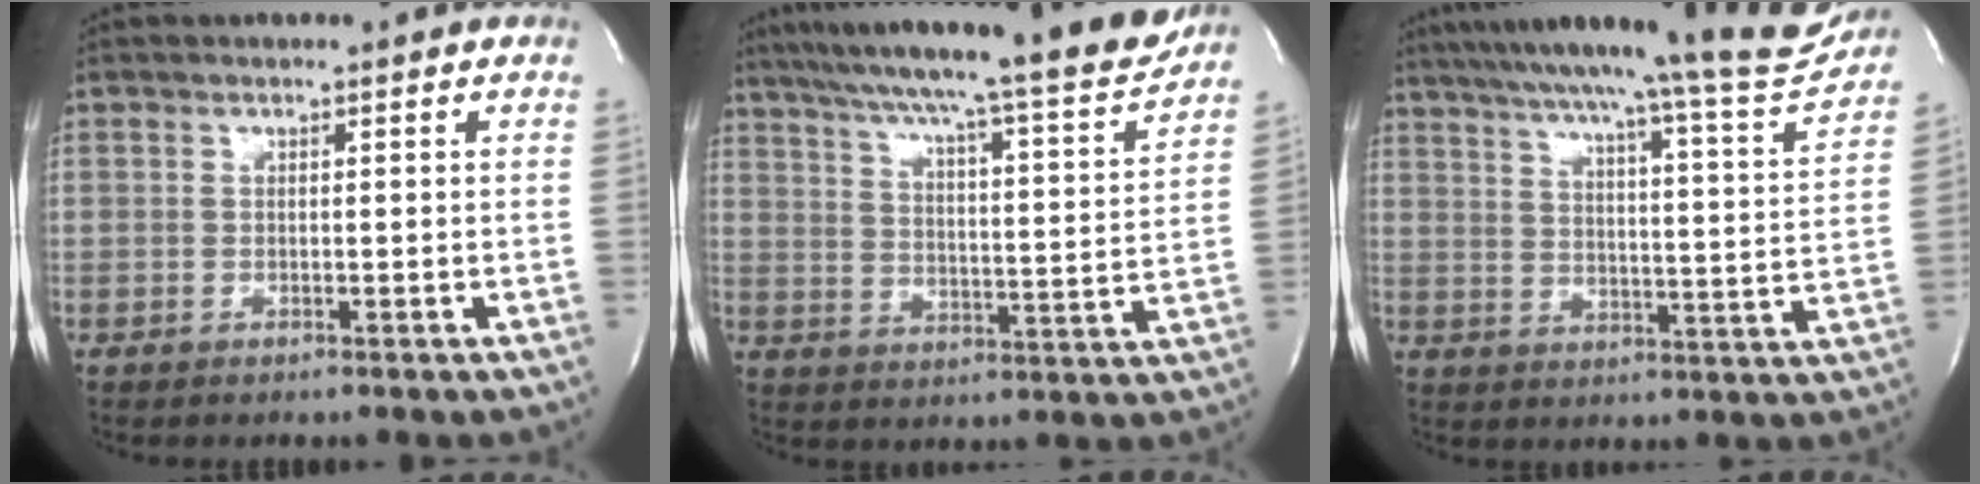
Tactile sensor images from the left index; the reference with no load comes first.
{"total": 22.8, "force": [20.4, 0.2, 10.2], "torque": [-0.167, -0.038, 0.280]}
{"total": 23.4, "force": [21.0, -0.1, 10.2], "torque": [-0.158, -0.052, 0.275]}